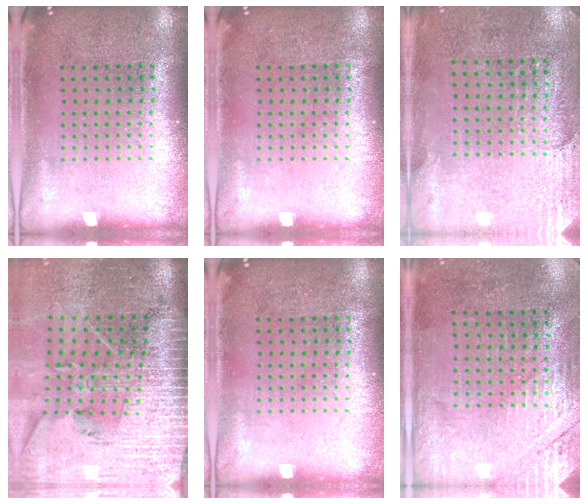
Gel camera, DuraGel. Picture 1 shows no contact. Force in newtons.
{"total": 0.0}
{"total": 2.6, "press": 2.3, "slide": 1.2}
{"total": 4.0, "press": 3.4, "slide": 2.0}
{"total": 0.0}
{"total": 2.8, "press": 2.5, "slide": 1.3}